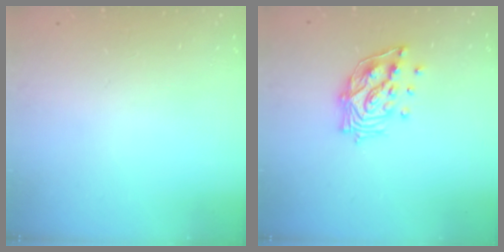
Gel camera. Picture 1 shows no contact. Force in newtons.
{"total": 14.2, "press": 14.1, "slide": 1.9}